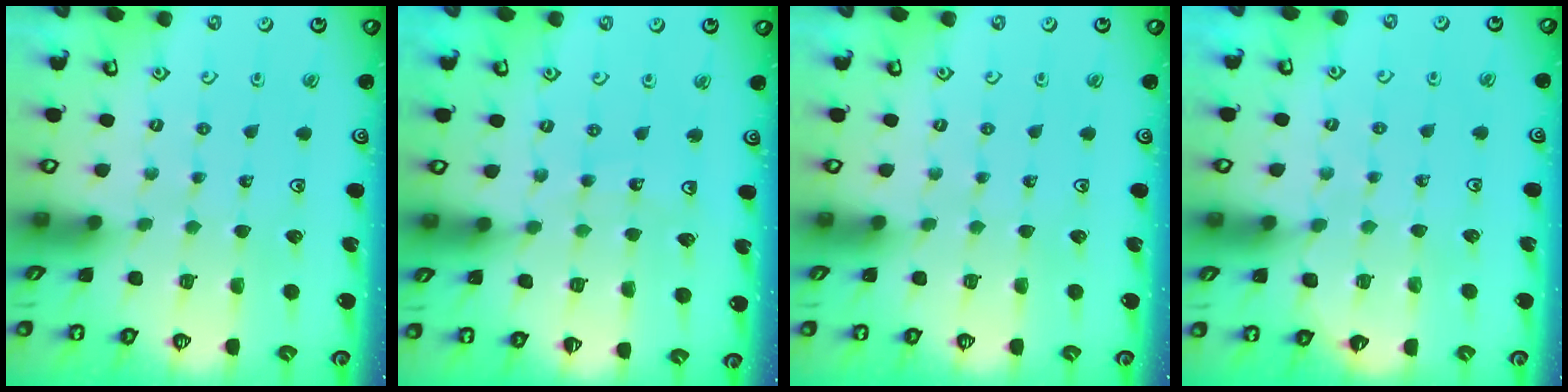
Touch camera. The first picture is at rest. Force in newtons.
{"total": 7.6, "press": 6.9, "slide": 3.1}
{"total": 0.0}
{"total": 5.5, "press": 5.1, "slide": 2.0}